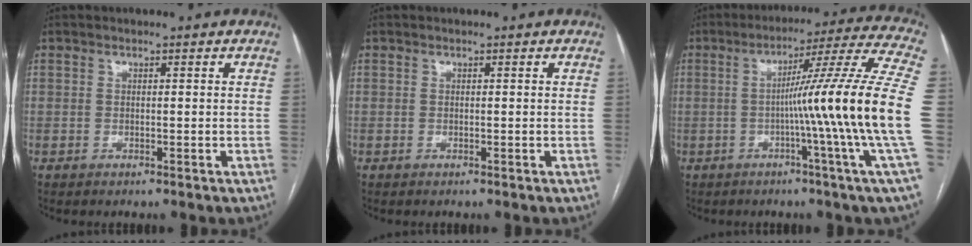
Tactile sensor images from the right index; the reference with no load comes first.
{"total": 0.0}
{"total": 18.8, "force": [-2.4, -3.6, 18.3], "torque": [-0.247, -0.005, -0.054]}